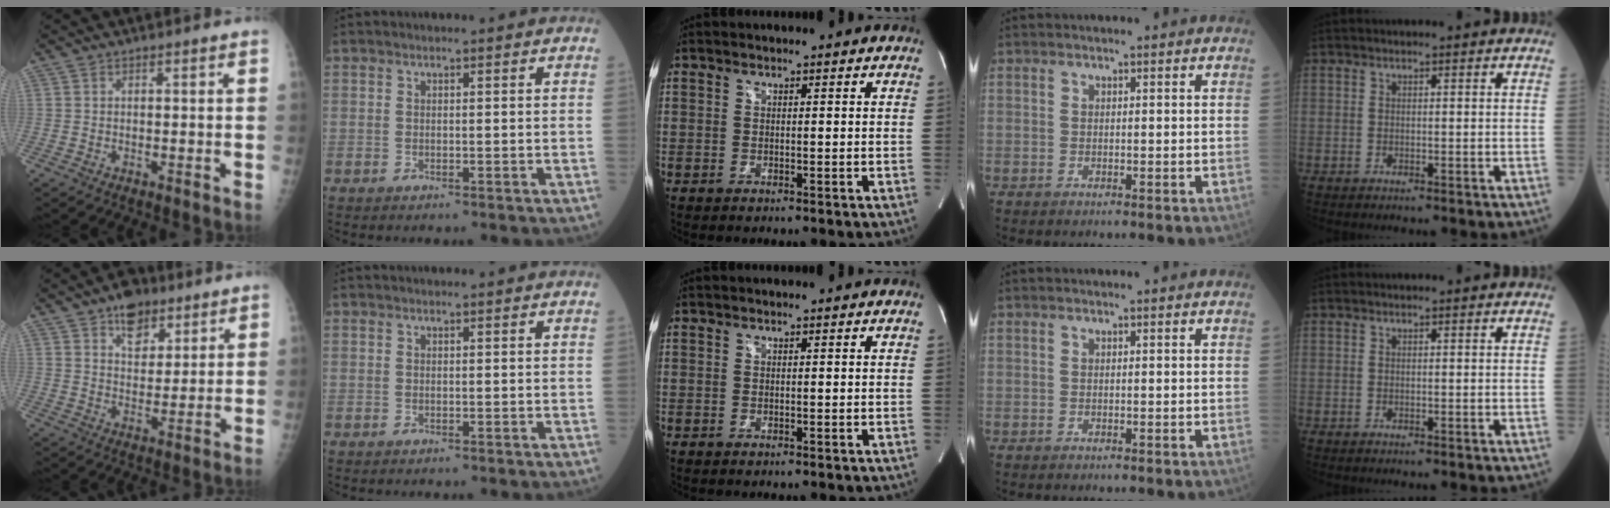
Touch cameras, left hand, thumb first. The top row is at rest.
{"thumb": {"total": 8.3, "force": [5.2, 4.9, 4.2], "torque": [-0.033, -0.026, 0.081]}}